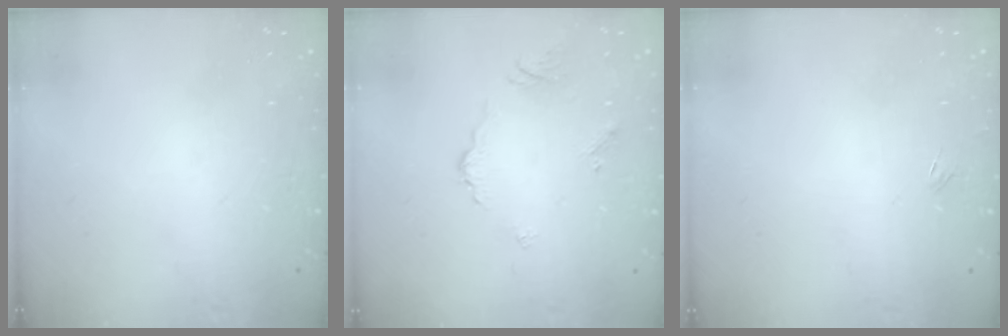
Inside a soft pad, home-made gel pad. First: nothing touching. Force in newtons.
{"total": 3.4, "press": 3.4, "slide": 0.6}
{"total": 1.8, "press": 1.7, "slide": 0.3}